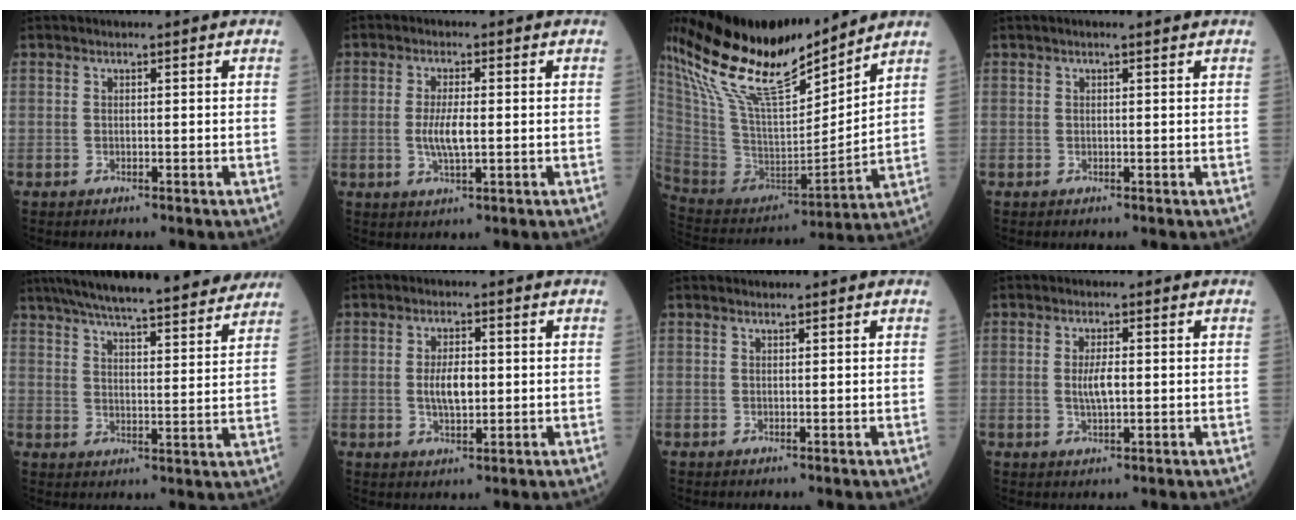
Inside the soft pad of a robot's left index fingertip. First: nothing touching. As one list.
[{"total": 4.3, "force": [-0.3, 0.9, 4.2], "torque": [-0.091, -0.006, -0.005]}, {"total": 22.5, "force": [17.9, 3.7, 13.1], "torque": [-0.258, 0.005, 0.336]}, {"total": 1.0, "force": [0.8, -0.1, 0.6], "torque": [-0.012, 0.007, 0.014]}, {"total": 24.9, "force": [21.9, 2.8, 11.6], "torque": [-0.183, 0.006, 0.295]}, {"total": 4.5, "force": [0.1, 1.9, 4.1], "torque": [-0.083, 0.002, 0.004]}, {"total": 0.5, "force": [0.5, 0.1, 0.1], "torque": [-0.011, 0.005, 0.011]}, {"total": 3.2, "force": [0.0, 0.8, 3.1], "torque": [-0.063, -0.002, 0.002]}]